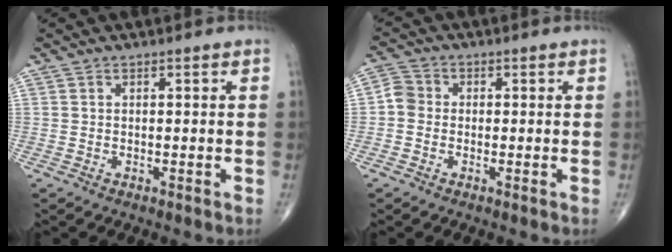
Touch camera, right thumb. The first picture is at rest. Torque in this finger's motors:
{"motor_torque": [-0.17, 0.17, 0.09, -0.06, 0.02]}